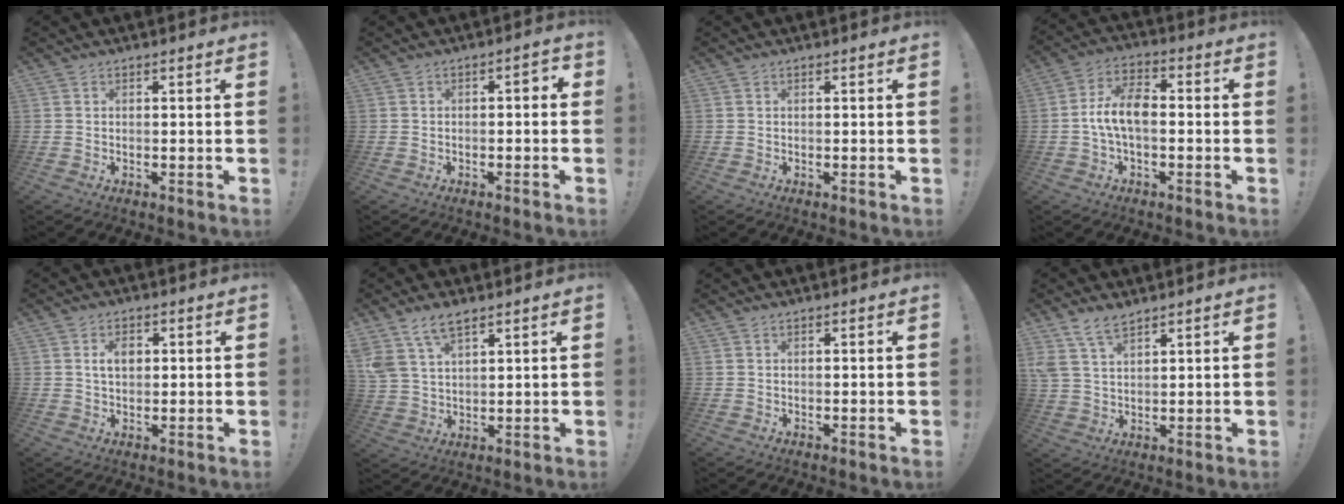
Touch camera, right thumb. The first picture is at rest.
{"total": 2.1, "force": [-1.4, 1.0, 1.2], "torque": [-0.018, 0.011, -0.026]}
{"total": 0.0}
{"total": 9.9, "force": [-1.2, 5.3, 8.3], "torque": [-0.176, 0.006, -0.021]}
{"total": 4.1, "force": [1.0, 2.8, 2.8], "torque": [-0.038, 0.001, 0.012]}
{"total": 8.8, "force": [6.1, 4.4, 4.6], "torque": [-0.088, -0.019, 0.120]}
{"total": 0.0}
{"total": 7.2, "force": [5.4, 3.3, 3.4], "torque": [-0.063, -0.020, 0.104]}